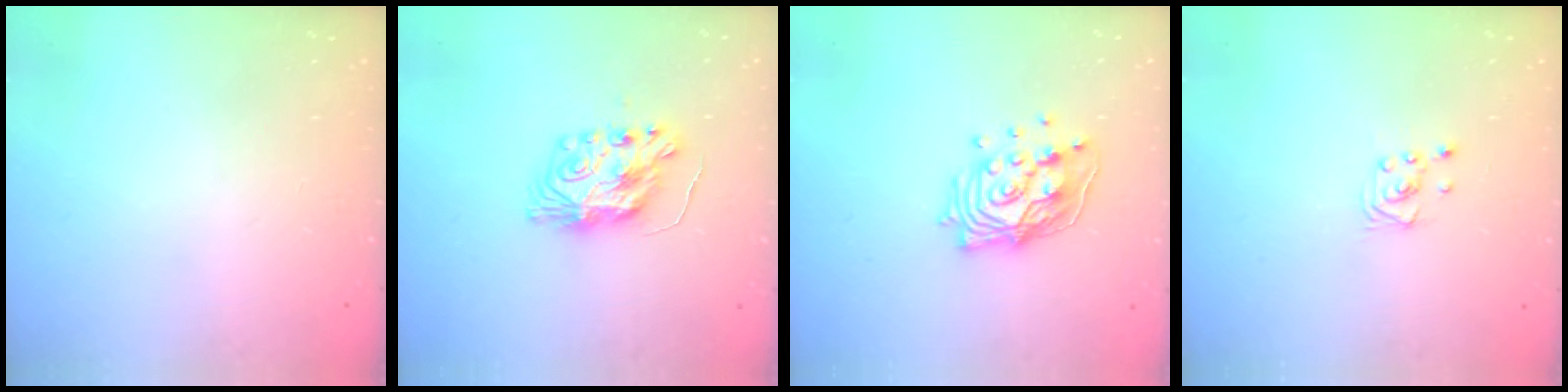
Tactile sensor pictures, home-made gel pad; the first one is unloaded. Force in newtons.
{"total": 9.4, "press": 9.4, "slide": 0.9}
{"total": 15.9, "press": 15.9, "slide": 1.5}
{"total": 2.0, "press": 2.0, "slide": 0.1}